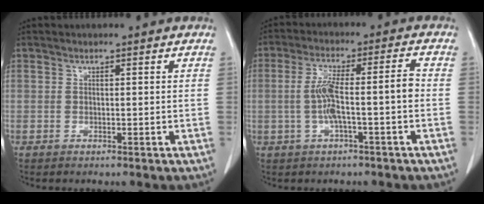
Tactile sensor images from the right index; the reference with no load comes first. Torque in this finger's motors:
{"motor_torque": [0.71, -0.18, 0.30, 0.15]}